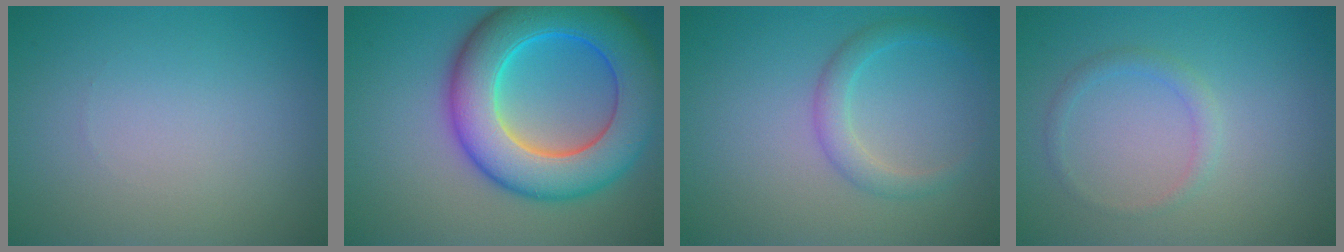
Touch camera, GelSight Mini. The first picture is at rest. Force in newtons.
{"total": 11.4, "press": 11.4, "slide": 0.3}
{"total": 2.2, "press": 2.2, "slide": 0.0}
{"total": 1.2, "press": 1.2, "slide": 0.0}